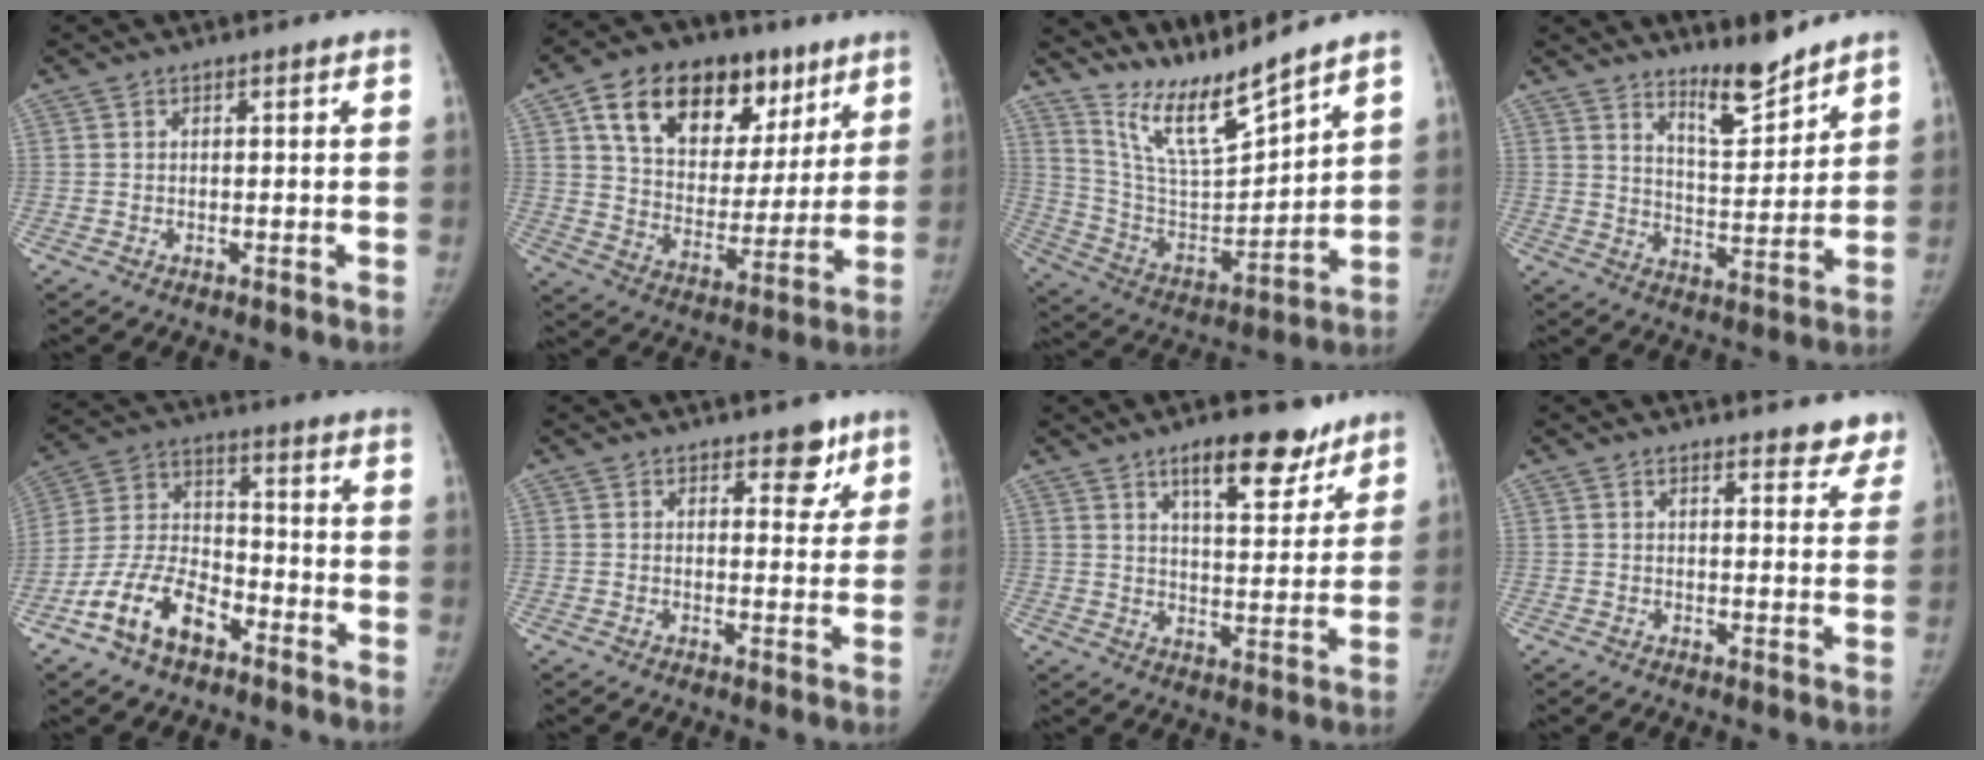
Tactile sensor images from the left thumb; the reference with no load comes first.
{"total": 23.8, "force": [12.0, 15.1, 14.0], "torque": [-0.178, -0.011, 0.197]}
{"total": 13.8, "force": [12.3, 0.8, 6.3], "torque": [-0.102, -0.083, 0.246]}
{"total": 8.8, "force": [7.4, 1.8, 4.3], "torque": [-0.055, -0.073, 0.129]}
{"total": 13.1, "force": [-7.7, 7.2, 7.8], "torque": [-0.148, 0.053, -0.152]}
{"total": 4.9, "force": [3.2, 2.7, 2.6], "torque": [0.002, -0.017, 0.039]}
{"total": 12.1, "force": [8.2, 4.6, 7.5], "torque": [-0.074, -0.048, 0.123]}
{"total": 8.5, "force": [7.8, 2.7, 2.1], "torque": [0.025, -0.033, 0.069]}